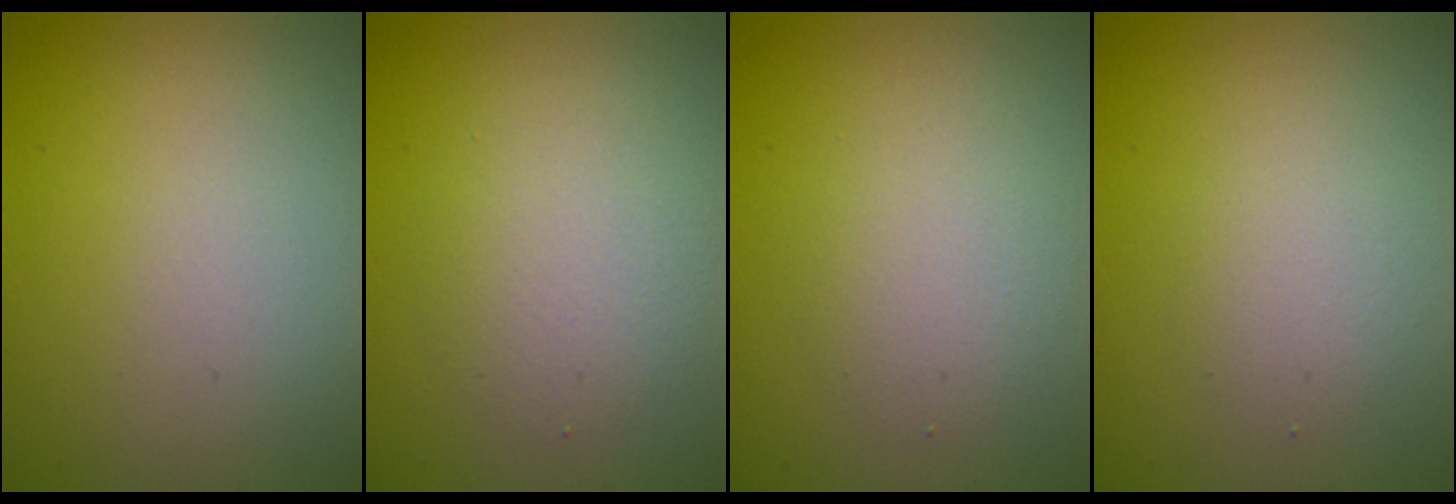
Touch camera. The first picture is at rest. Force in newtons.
{"total": 3.2, "press": 3.2, "slide": 0.1}
{"total": 2.4, "press": 2.4, "slide": 0.2}
{"total": 2.0, "press": 1.9, "slide": 0.2}